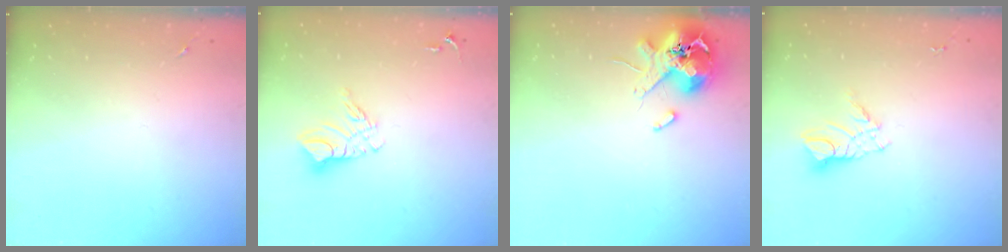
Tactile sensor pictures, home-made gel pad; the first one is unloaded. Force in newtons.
{"total": 9.8, "press": 9.8, "slide": 0.9}
{"total": 13.9, "press": 13.8, "slide": 2.0}
{"total": 8.9, "press": 8.9, "slide": 0.8}